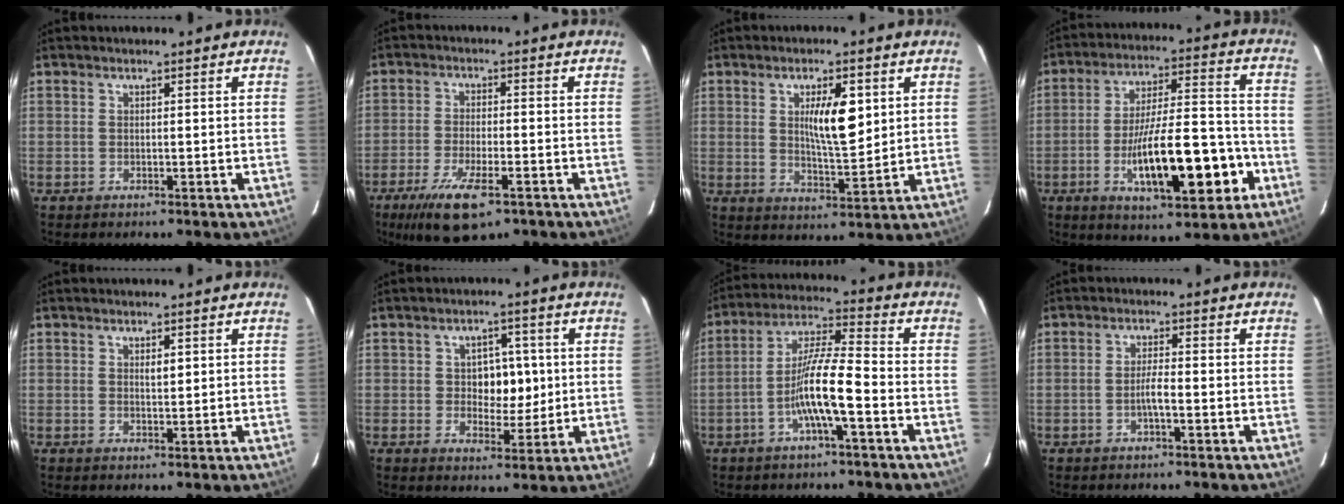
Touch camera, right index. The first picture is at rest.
{"total": 9.3, "force": [-5.7, 2.4, 7.0], "torque": [-0.129, -0.018, -0.092]}
{"total": 7.9, "force": [2.2, 1.9, 7.3], "torque": [-0.121, -0.003, 0.041]}
{"total": 17.3, "force": [-6.1, 4.1, 15.7], "torque": [-0.259, 0.010, -0.088]}
{"total": 1.4, "force": [0.5, 0.5, 1.1], "torque": [-0.019, -0.001, 0.008]}
{"total": 5.8, "force": [0.6, 3.8, 4.3], "torque": [-0.055, 0.011, 0.015]}
{"total": 10.0, "force": [-3.4, 0.7, 9.4], "torque": [-0.179, 0.012, -0.066]}
{"total": 2.5, "force": [-0.9, 0.2, 2.3], "torque": [-0.040, 0.002, -0.018]}